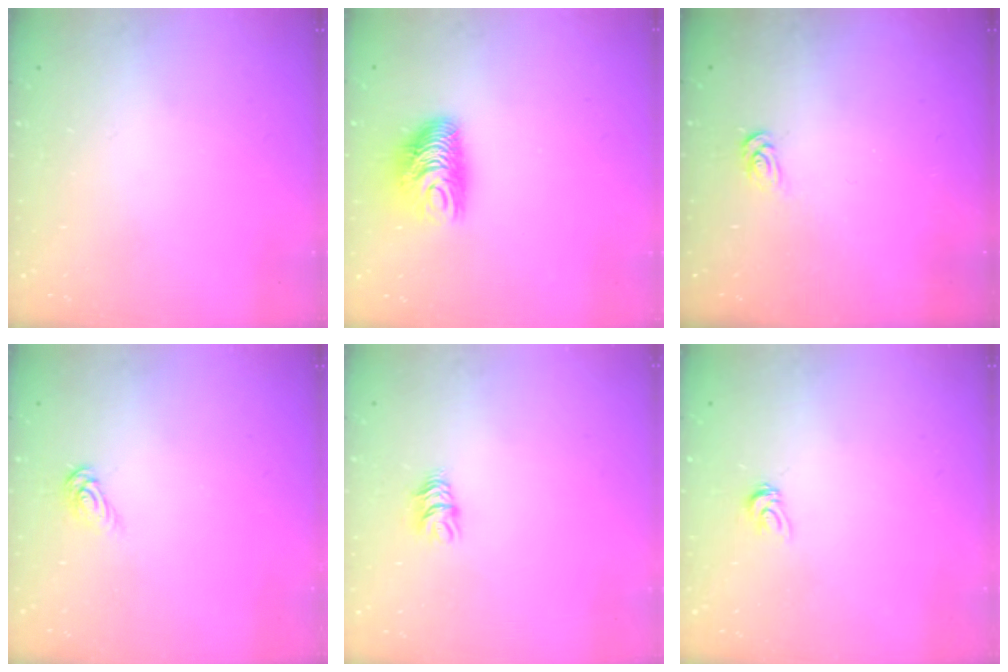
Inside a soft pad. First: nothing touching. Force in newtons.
{"total": 8.8, "press": 8.8, "slide": 0.8}
{"total": 2.6, "press": 2.6, "slide": 0.3}
{"total": 4.7, "press": 4.6, "slide": 0.5}
{"total": 5.5, "press": 5.5, "slide": 0.2}
{"total": 3.6, "press": 3.6, "slide": 0.1}